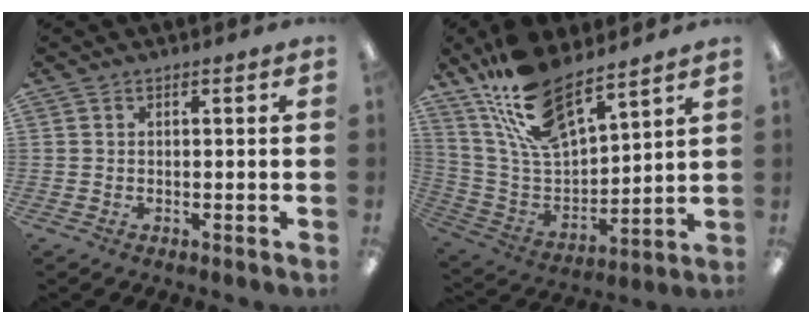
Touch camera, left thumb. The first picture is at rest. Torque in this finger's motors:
{"motor_torque": [1.62, 0.47, 1.40, -1.37, 0.31]}